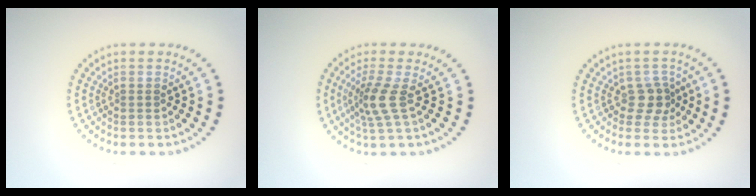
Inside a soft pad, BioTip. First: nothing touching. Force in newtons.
{"total": 2.9, "press": 2.1, "slide": 2.0}
{"total": 2.0, "press": 1.6, "slide": 1.2}